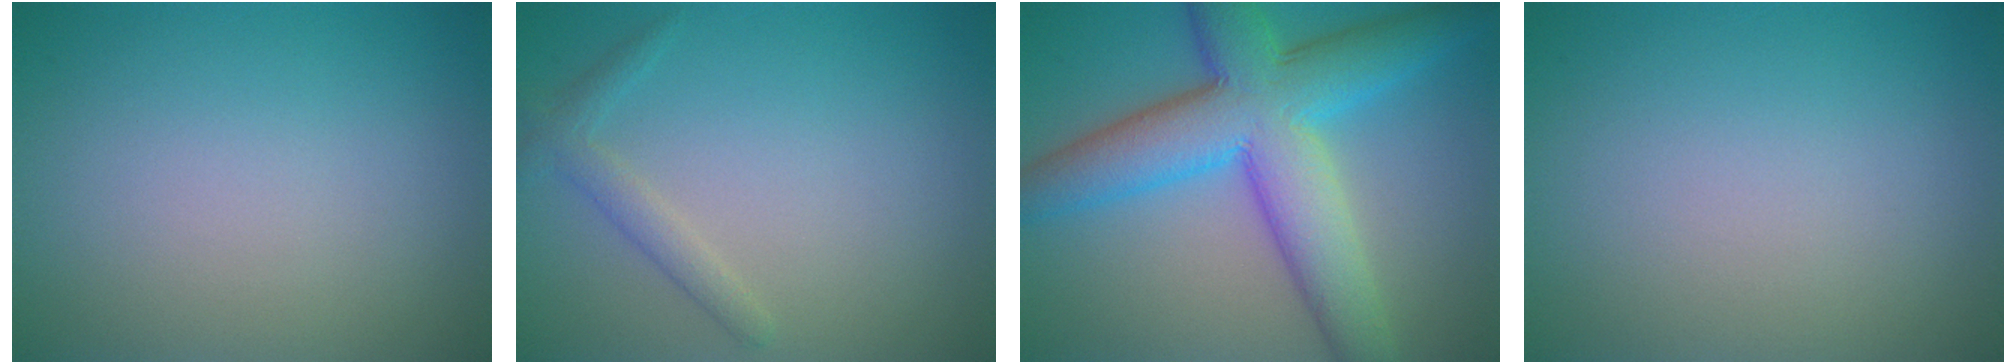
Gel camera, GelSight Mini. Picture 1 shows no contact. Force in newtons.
{"total": 1.7, "press": 1.7, "slide": 0.0}
{"total": 10.2, "press": 10.2, "slide": 0.1}
{"total": 0.0}